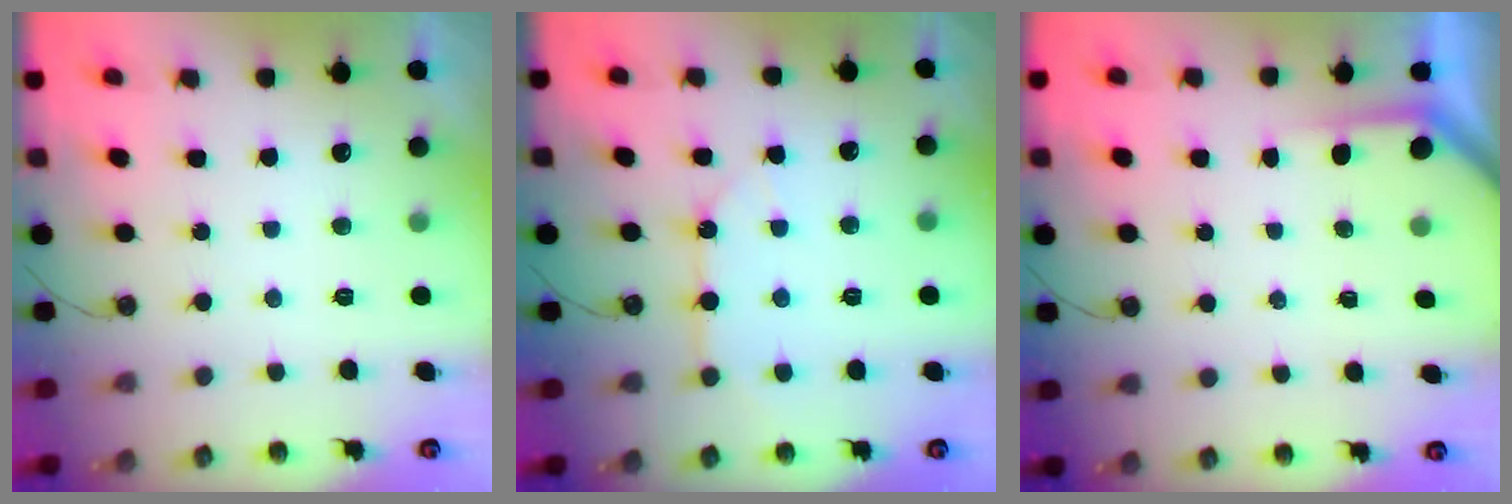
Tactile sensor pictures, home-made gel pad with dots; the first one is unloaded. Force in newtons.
{"total": 8.1, "press": 8.0, "slide": 0.9}
{"total": 1.8, "press": 1.8, "slide": 0.3}